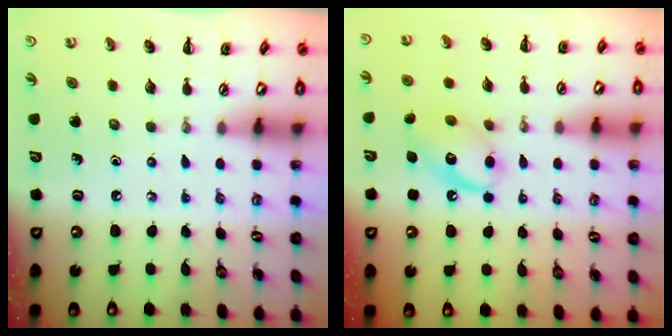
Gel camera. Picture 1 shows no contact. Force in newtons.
{"total": 11.2, "press": 11.2, "slide": 0.4}